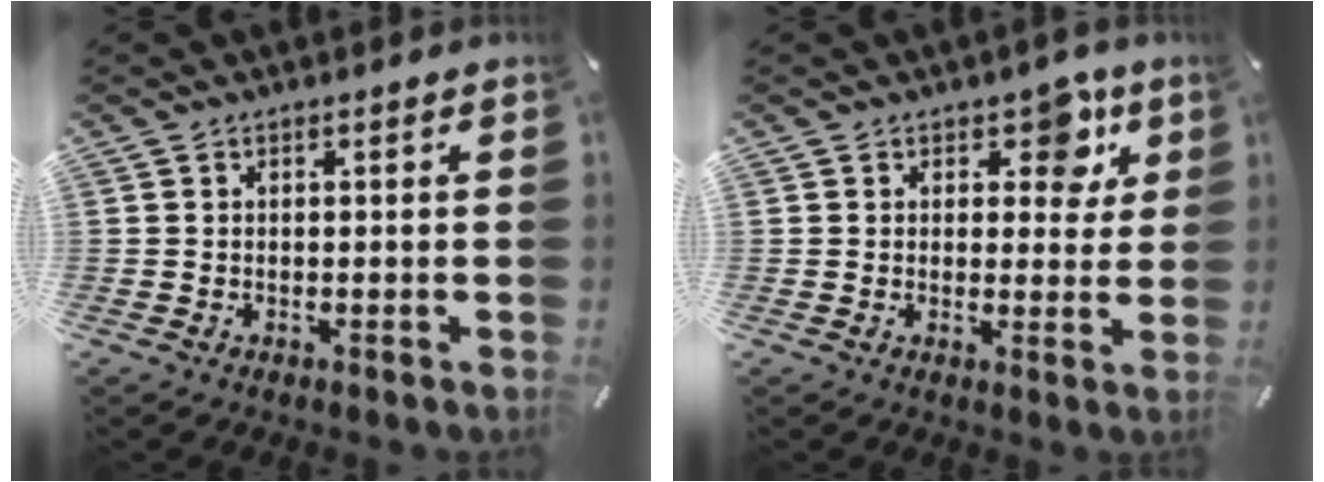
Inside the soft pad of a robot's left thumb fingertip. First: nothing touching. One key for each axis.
{"total": 7.8, "fx": 3.9, "fy": 5.0, "fz": 4.6, "tx": -0.032, "ty": -0.019, "tz": 0.057}